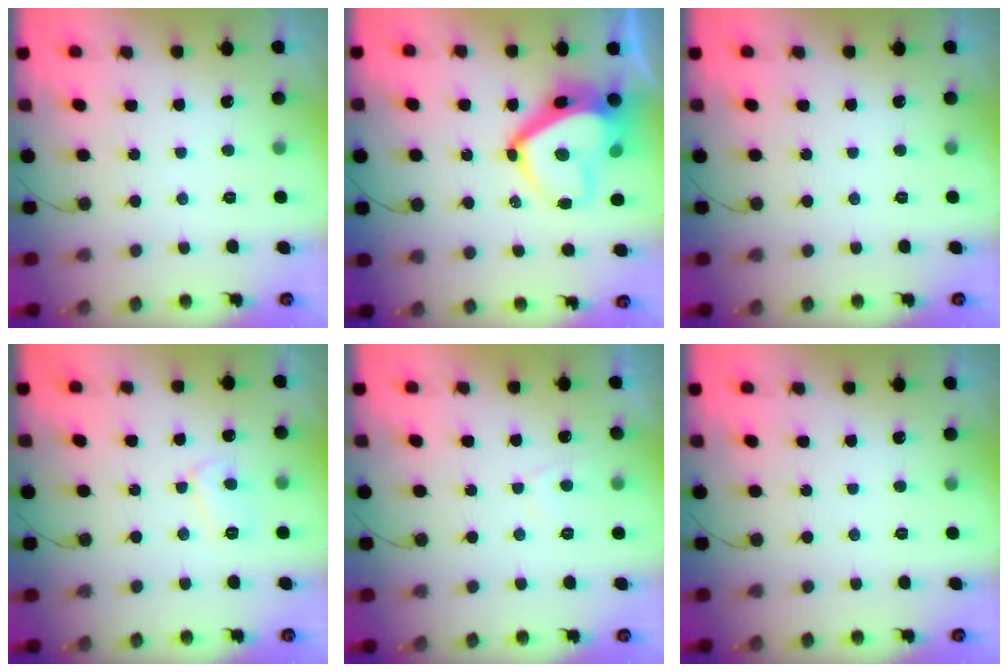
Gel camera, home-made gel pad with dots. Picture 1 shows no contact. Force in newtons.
{"total": 14.4, "press": 14.3, "slide": 1.9}
{"total": 0.0}
{"total": 5.2, "press": 5.2, "slide": 0.3}
{"total": 1.6, "press": 1.5, "slide": 0.6}
{"total": 0.0}